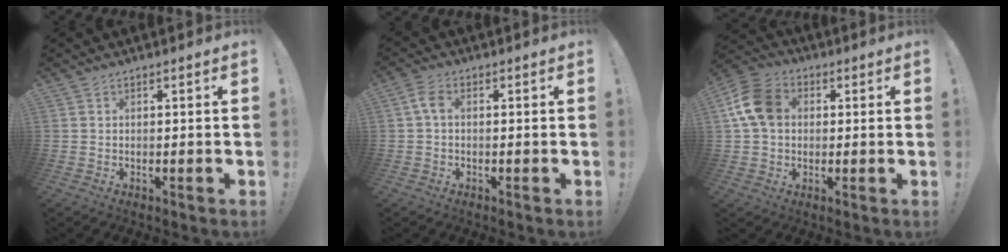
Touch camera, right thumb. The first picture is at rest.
{"total": 3.6, "force": [0.2, 2.1, 2.9], "torque": [-0.054, 0.012, 0.006]}
{"total": 12.4, "force": [2.3, 9.5, 7.6], "torque": [-0.143, 0.010, 0.048]}